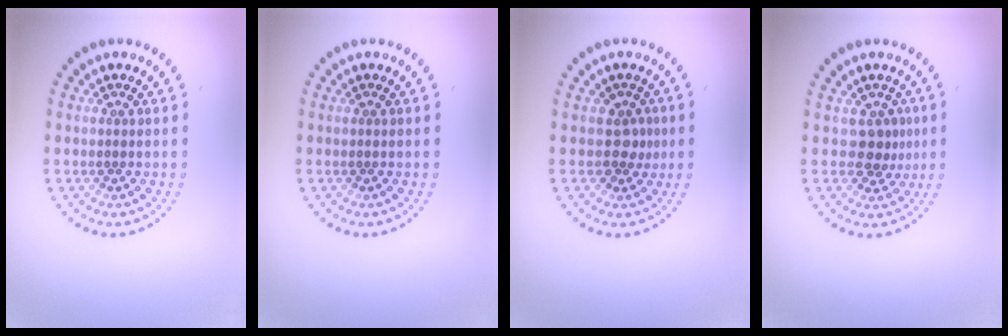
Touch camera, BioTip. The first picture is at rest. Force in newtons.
{"total": 0.0}
{"total": 1.9, "press": 1.5, "slide": 1.2}
{"total": 2.3, "press": 1.6, "slide": 1.6}